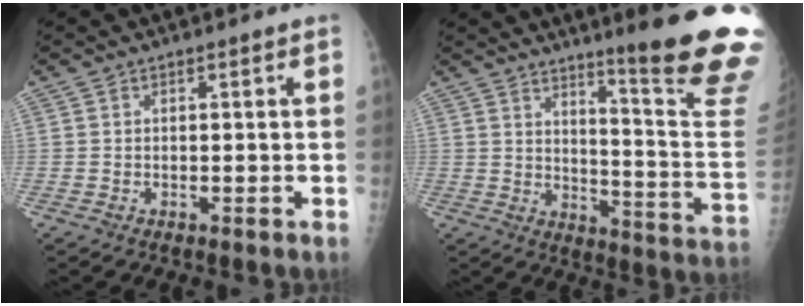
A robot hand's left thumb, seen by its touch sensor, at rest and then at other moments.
{"total": 21.4, "force": [14.9, 0.7, 15.3], "torque": [-0.177, -0.127, 0.200]}